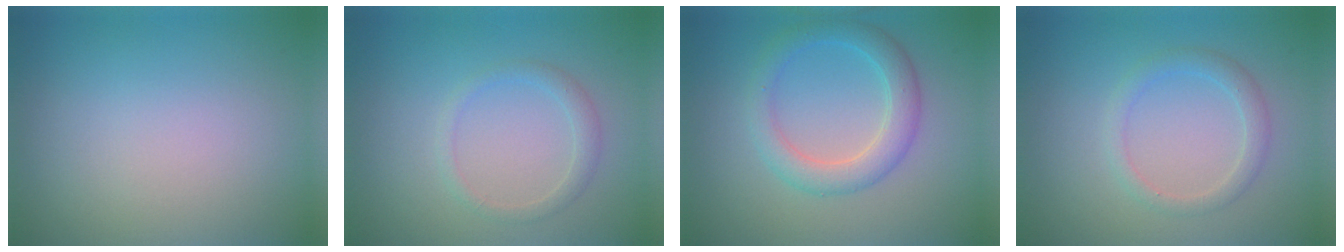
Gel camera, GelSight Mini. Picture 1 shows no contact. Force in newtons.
{"total": 1.5, "press": 1.5, "slide": 0.1}
{"total": 3.5, "press": 3.5, "slide": 0.1}
{"total": 1.9, "press": 1.9, "slide": 0.0}